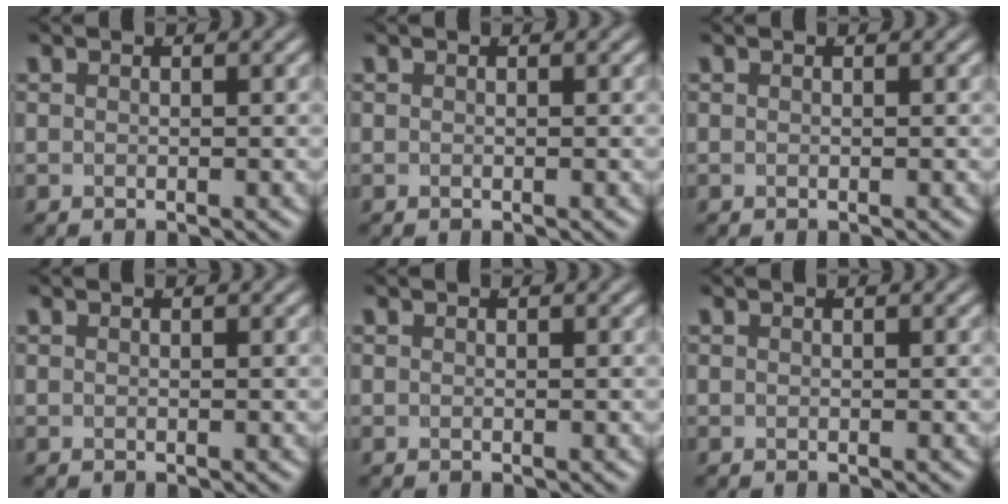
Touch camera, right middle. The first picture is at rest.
{"total": 0.0}
{"total": 0.0}
{"total": 0.0}
{"total": 0.0}
{"total": 0.0}